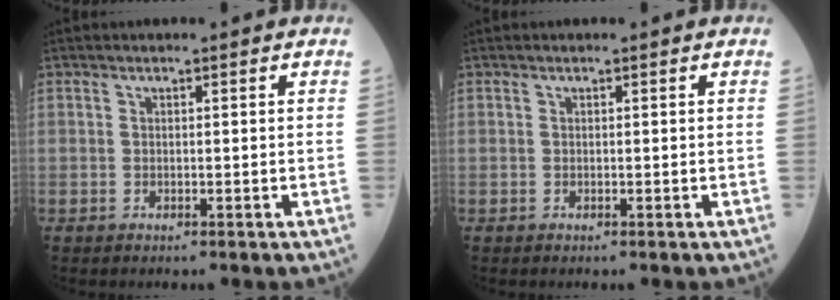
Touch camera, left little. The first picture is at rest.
{"total": 0.0}